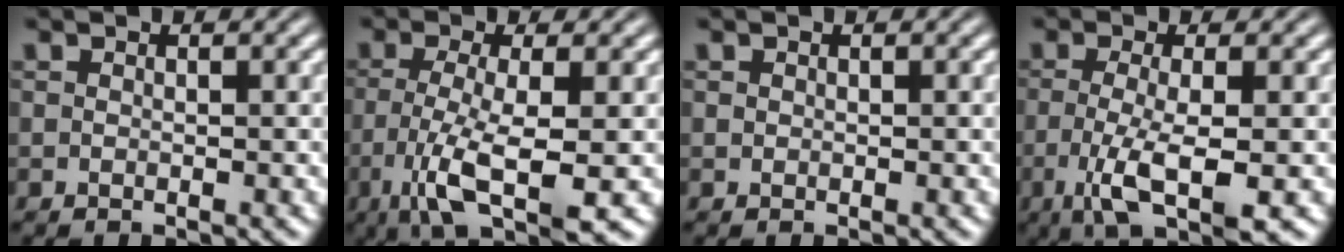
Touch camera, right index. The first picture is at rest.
{"total": 7.5, "force": [-2.5, 2.4, 6.7], "torque": [-0.126, -0.041, -0.020]}
{"total": 0.7, "force": [0.2, -0.7, -0.1], "torque": [0.004, -0.004, 0.010]}
{"total": 6.0, "force": [-1.7, 1.3, 5.6], "torque": [-0.102, -0.028, -0.012]}